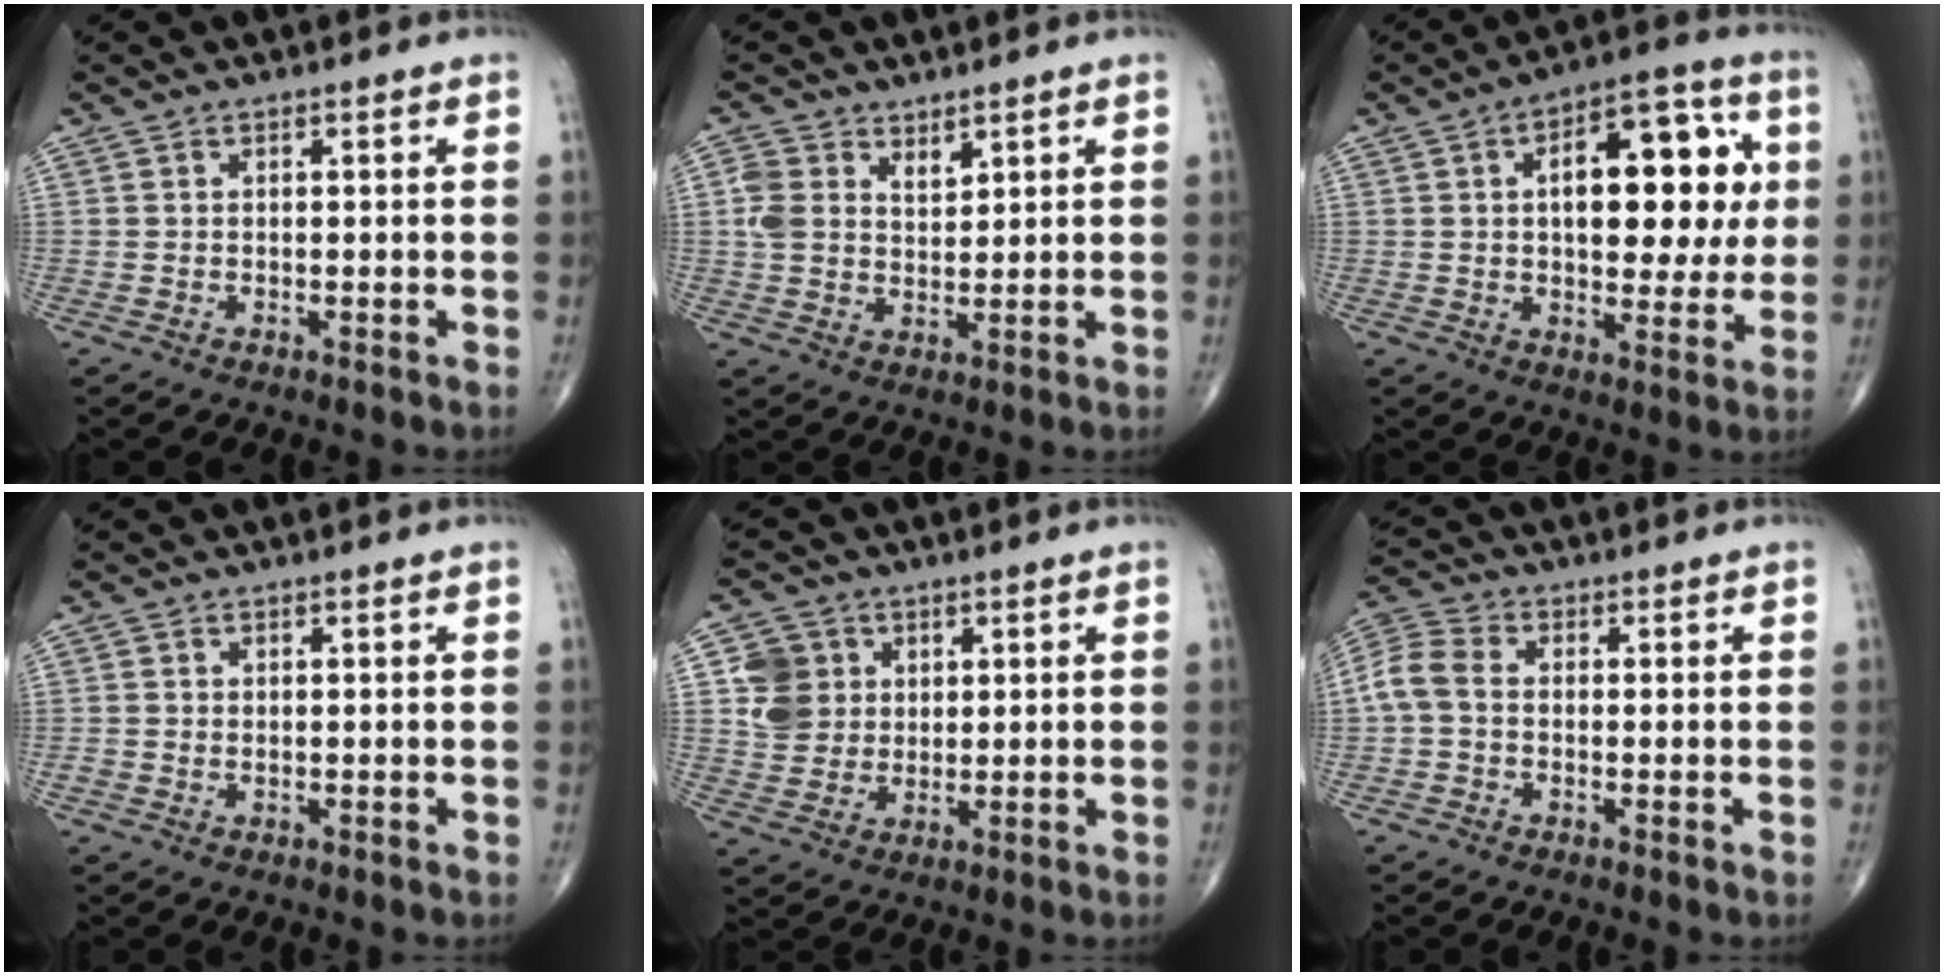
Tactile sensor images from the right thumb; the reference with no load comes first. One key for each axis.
{"total": 5.5, "fx": 2.6, "fy": 3.8, "fz": 2.9, "tx": -0.035, "ty": -0.013, "tz": 0.051}
{"total": 17.6, "fx": 2.9, "fy": 9.0, "fz": 14.9, "tx": -0.163, "ty": 0.015, "tz": 0.038}
{"total": 0.7, "fx": 0.0, "fy": 0.6, "fz": 0.4, "tx": -0.007, "ty": 0.000, "tz": 0.000}
{"total": 7.4, "fx": 2.0, "fy": 6.7, "fz": 2.3, "tx": -0.014, "ty": -0.003, "tz": 0.040}
{"total": 6.2, "fx": -0.4, "fy": 4.3, "fz": 4.4, "tx": -0.097, "ty": 0.018, "tz": -0.020}